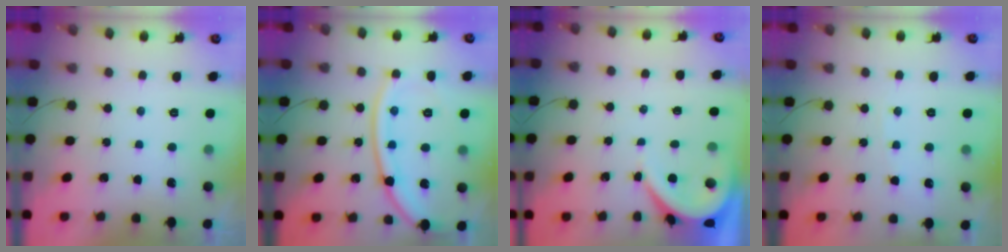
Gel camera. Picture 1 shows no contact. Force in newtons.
{"total": 15.5, "press": 15.4, "slide": 1.7}
{"total": 3.7, "press": 3.6, "slide": 0.4}
{"total": 1.8, "press": 1.8, "slide": 0.2}